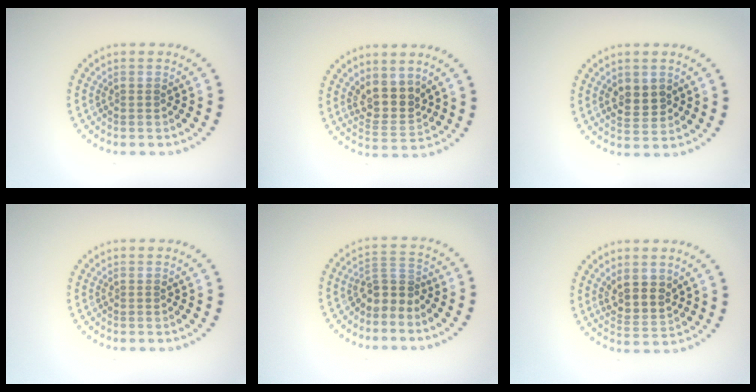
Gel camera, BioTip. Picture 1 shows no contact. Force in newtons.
{"total": 3.5, "press": 2.9, "slide": 2.0}
{"total": 2.5, "press": 2.5, "slide": 0.4}
{"total": 0.0}
{"total": 2.6, "press": 2.0, "slide": 1.7}
{"total": 3.3, "press": 3.0, "slide": 1.3}